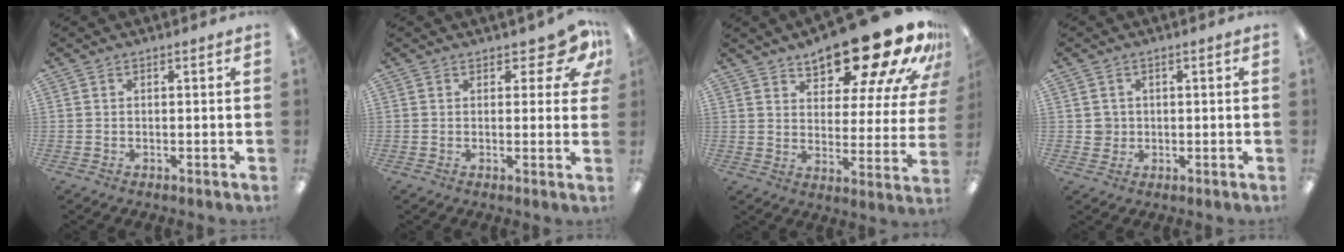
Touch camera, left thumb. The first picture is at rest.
{"total": 6.6, "force": [4.2, 3.2, 4.0], "torque": [-0.043, -0.020, 0.073]}
{"total": 20.2, "force": [15.8, 6.6, 10.8], "torque": [-0.156, -0.103, 0.260]}
{"total": 2.8, "force": [0.3, 2.7, 0.2], "torque": [-0.002, 0.002, 0.002]}